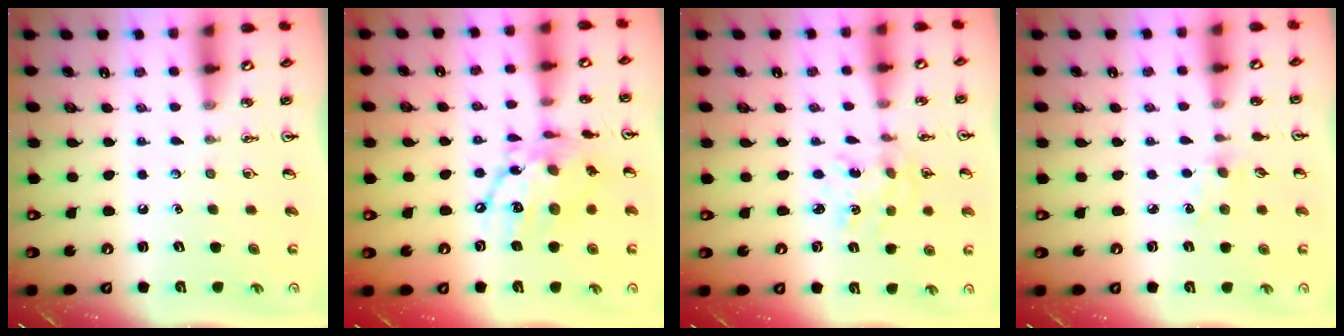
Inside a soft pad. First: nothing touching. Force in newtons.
{"total": 15.0, "press": 14.9, "slide": 1.2}
{"total": 2.1, "press": 2.1, "slide": 0.1}
{"total": 2.6, "press": 2.5, "slide": 0.5}